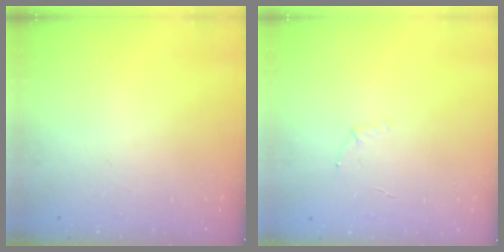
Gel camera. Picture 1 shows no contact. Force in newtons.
{"total": 4.2, "press": 4.0, "slide": 1.1}